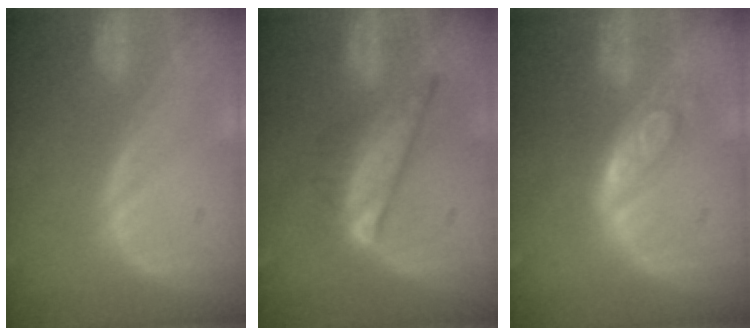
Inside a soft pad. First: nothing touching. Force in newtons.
{"total": 7.5, "press": 6.5, "slide": 3.7}
{"total": 5.6, "press": 4.9, "slide": 2.8}